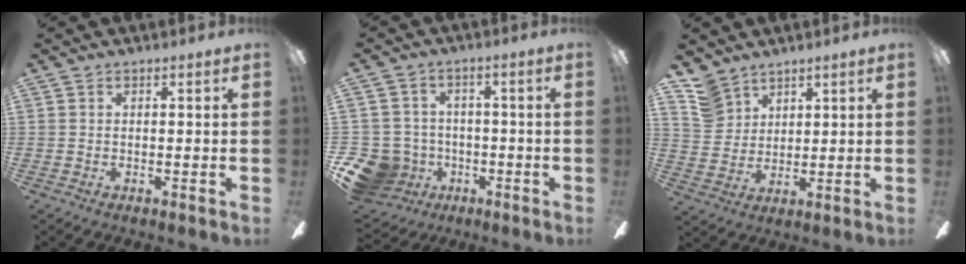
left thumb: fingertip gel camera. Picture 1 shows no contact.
{"total": 10.6, "force": [-4.4, 9.0, 3.3], "torque": [-0.115, 0.026, -0.075]}
{"total": 8.5, "force": [6.4, 5.4, 1.5], "torque": [-0.037, -0.031, 0.125]}